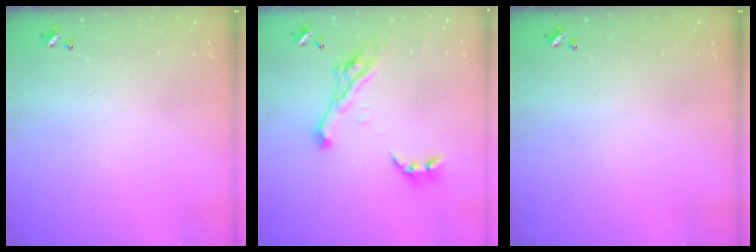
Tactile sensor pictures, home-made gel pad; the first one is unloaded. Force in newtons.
{"total": 10.6, "press": 10.5, "slide": 1.7}
{"total": 0.0}